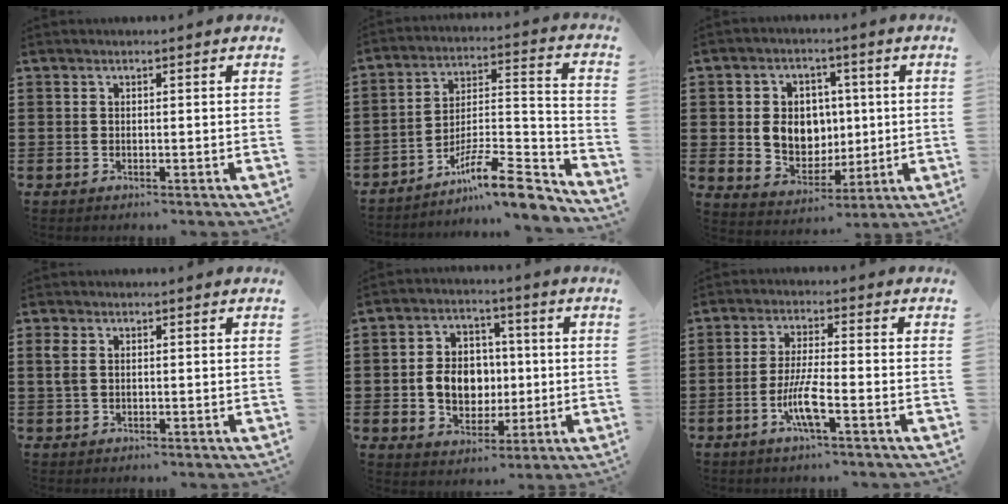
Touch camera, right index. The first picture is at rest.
{"total": 11.3, "force": [-8.2, 2.4, 7.3], "torque": [-0.116, 0.019, -0.155]}
{"total": 7.4, "force": [0.8, 6.4, 3.8], "torque": [-0.081, 0.013, 0.014]}
{"total": 2.1, "force": [0.5, 1.3, 1.5], "torque": [-0.042, 0.005, 0.006]}
{"total": 7.7, "force": [-0.3, 6.3, 4.5], "torque": [-0.091, 0.010, -0.007]}
{"total": 6.2, "force": [-2.7, 0.6, 5.5], "torque": [-0.119, -0.016, -0.054]}